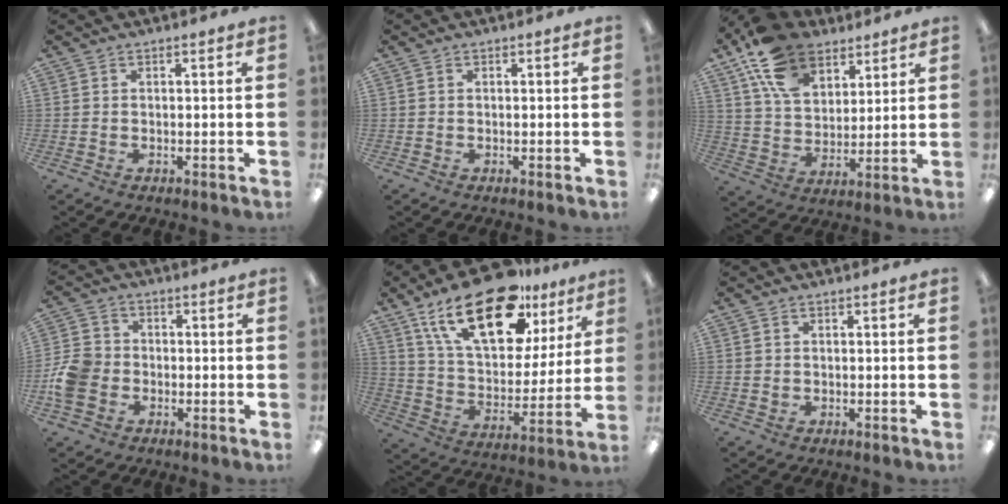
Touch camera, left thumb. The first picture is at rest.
{"total": 0.0}
{"total": 17.1, "force": [10.5, 10.6, 8.4], "torque": [-0.158, -0.041, 0.198]}
{"total": 8.4, "force": [-2.1, 7.0, 4.1], "torque": [-0.087, 0.020, -0.039]}
{"total": 24.0, "force": [15.0, 11.1, 15.1], "torque": [-0.251, -0.070, 0.260]}
{"total": 0.9, "force": [0.2, 0.9, 0.3], "torque": [-0.006, 0.006, 0.003]}